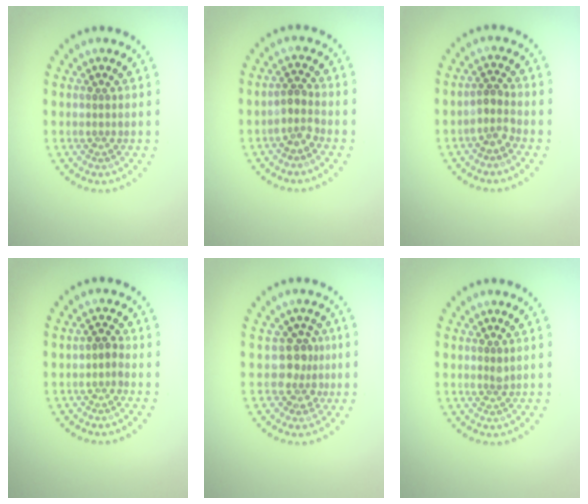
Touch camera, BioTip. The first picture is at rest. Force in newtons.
{"total": 1.9, "press": 1.5, "slide": 1.2}
{"total": 1.9, "press": 1.5, "slide": 1.2}
{"total": 1.1, "press": 1.0, "slide": 0.4}
{"total": 2.6, "press": 2.0, "slide": 1.6}
{"total": 0.7, "press": 0.6, "slide": 0.3}